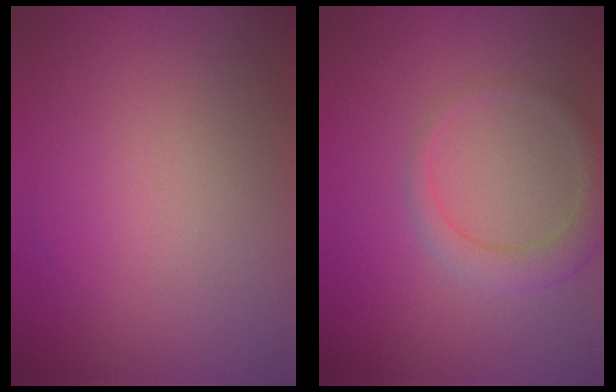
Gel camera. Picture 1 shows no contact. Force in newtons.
{"total": 2.9, "press": 2.9, "slide": 0.2}